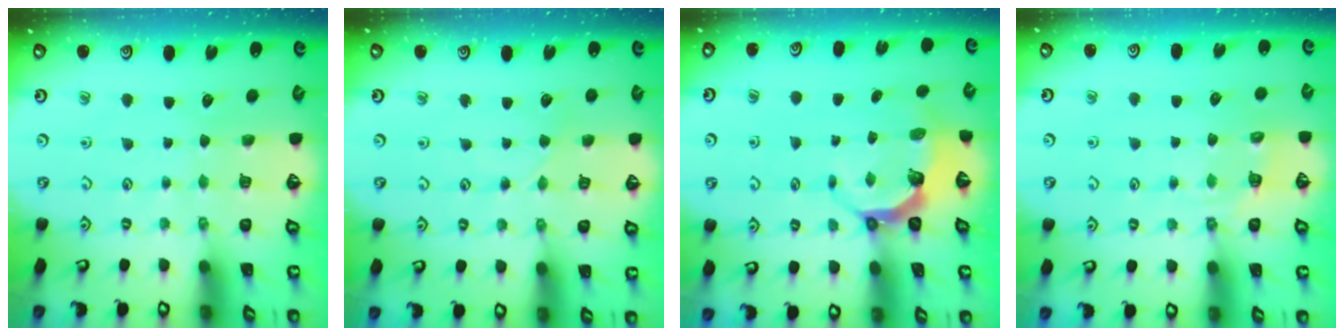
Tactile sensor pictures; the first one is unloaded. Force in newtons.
{"total": 2.0, "press": 2.0, "slide": 0.2}
{"total": 5.7, "press": 4.6, "slide": 3.3}
{"total": 5.2, "press": 5.0, "slide": 1.2}